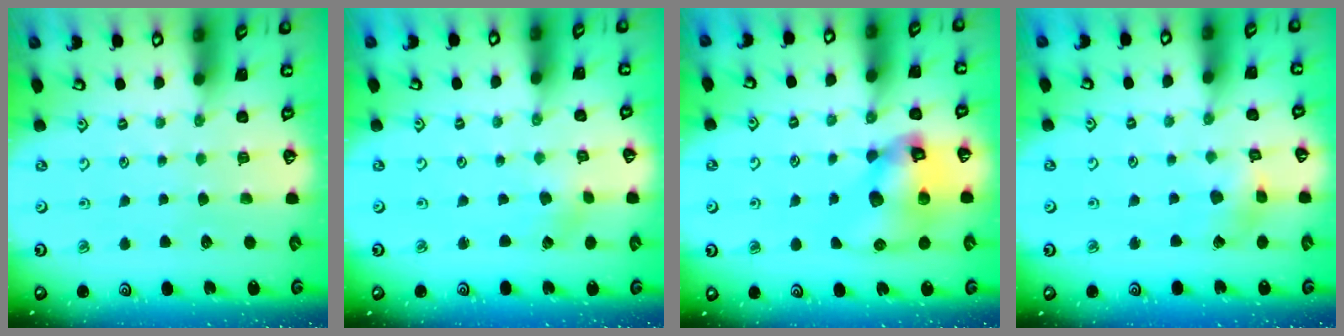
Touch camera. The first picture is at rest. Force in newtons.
{"total": 0.0}
{"total": 13.2, "press": 13.1, "slide": 1.9}
{"total": 4.2, "press": 4.2, "slide": 0.4}